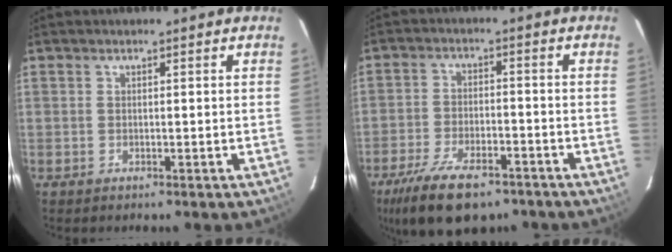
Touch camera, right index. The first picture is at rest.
{"total": 15.0, "force": [-10.5, 6.2, 8.8], "torque": [-0.195, -0.027, -0.174]}